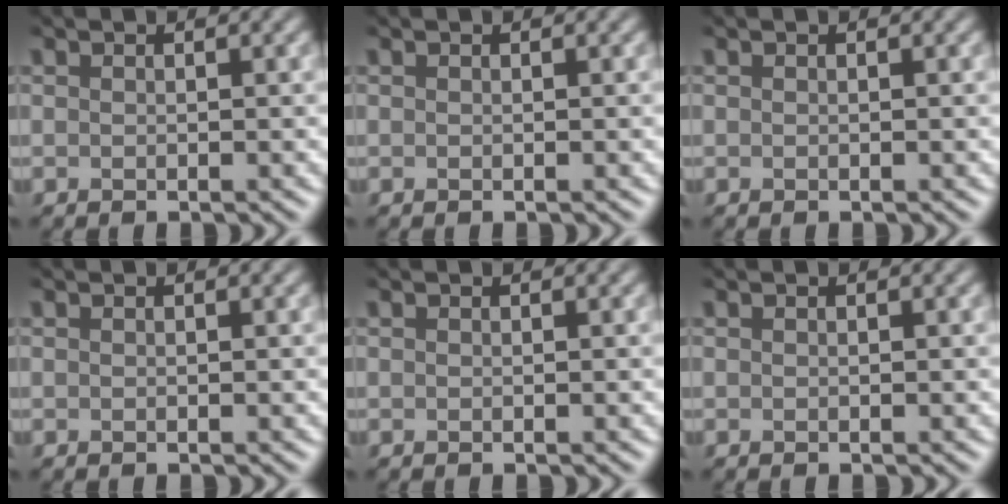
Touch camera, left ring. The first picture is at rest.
{"total": 0.0}
{"total": 0.0}
{"total": 0.0}
{"total": 0.0}
{"total": 0.0}